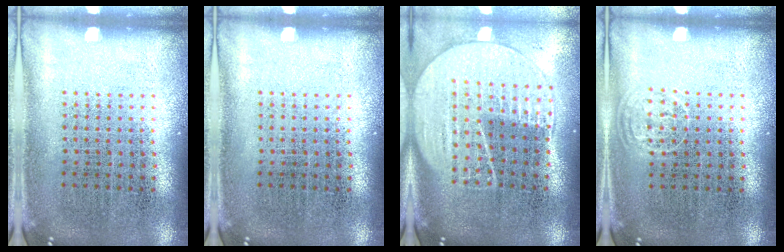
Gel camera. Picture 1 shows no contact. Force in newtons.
{"total": 0.0}
{"total": 2.0, "press": 1.8, "slide": 0.9}
{"total": 0.7, "press": 0.6, "slide": 0.4}